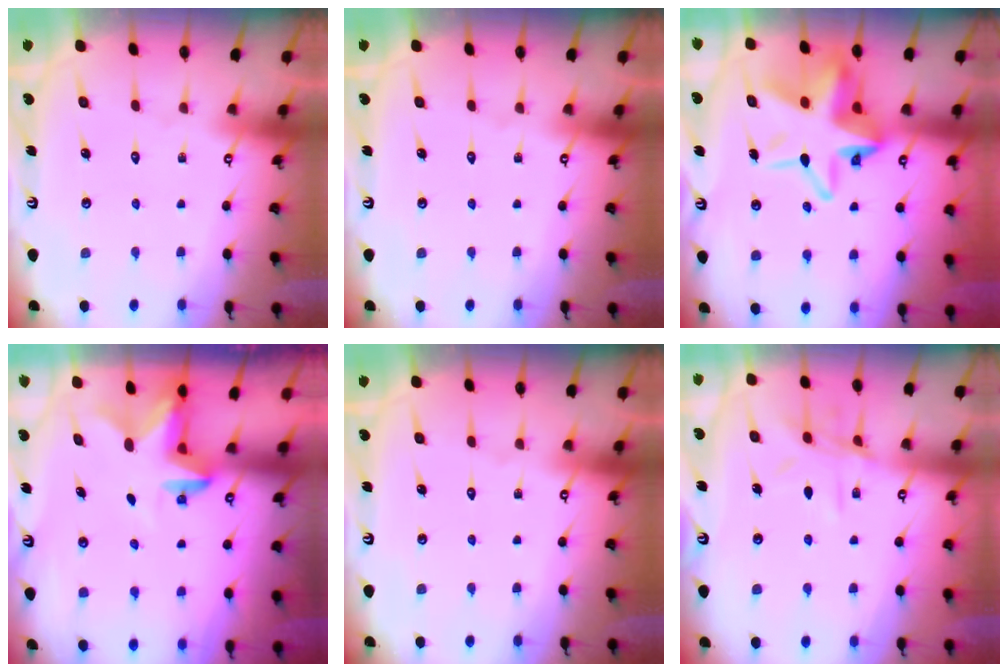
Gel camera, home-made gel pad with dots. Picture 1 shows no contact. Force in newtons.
{"total": 0.0}
{"total": 14.4, "press": 14.0, "slide": 3.6}
{"total": 2.7, "press": 2.6, "slide": 0.6}
{"total": 0.0}
{"total": 9.3, "press": 9.3, "slide": 0.8}